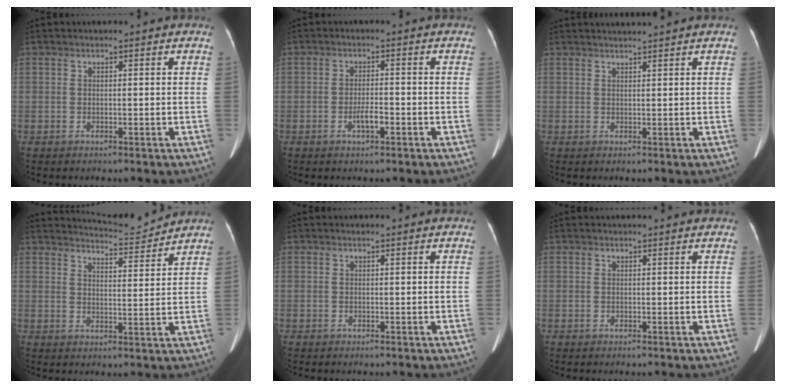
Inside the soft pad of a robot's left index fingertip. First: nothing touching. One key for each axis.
{"total": 2.6, "fx": -1.3, "fy": 0.5, "fz": 2.2, "tx": -0.042, "ty": 0.000, "tz": -0.023}
{"total": 2.4, "fx": 2.2, "fy": -0.8, "fz": 0.6, "tx": -0.007, "ty": 0.012, "tz": 0.038}
{"total": 6.1, "fx": 6.0, "fy": -0.9, "fz": -0.5, "tx": -0.010, "ty": -0.011, "tz": 0.094}
{"total": 0.0}
{"total": 1.8, "fx": 1.8, "fy": 0.1, "fz": 0.4, "tx": -0.008, "ty": 0.014, "tz": 0.021}